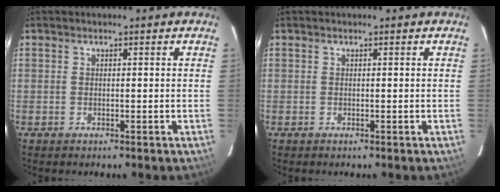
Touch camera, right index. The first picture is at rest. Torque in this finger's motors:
{"motor_torque": [-0.04, -0.07, -0.09, -0.01]}